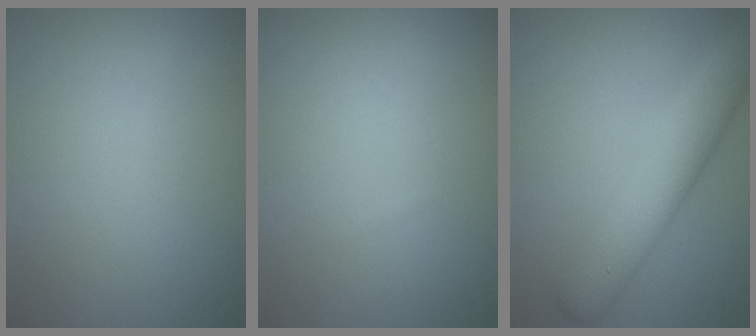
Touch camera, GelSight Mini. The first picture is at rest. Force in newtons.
{"total": 0.0}
{"total": 5.3, "press": 5.3, "slide": 0.0}